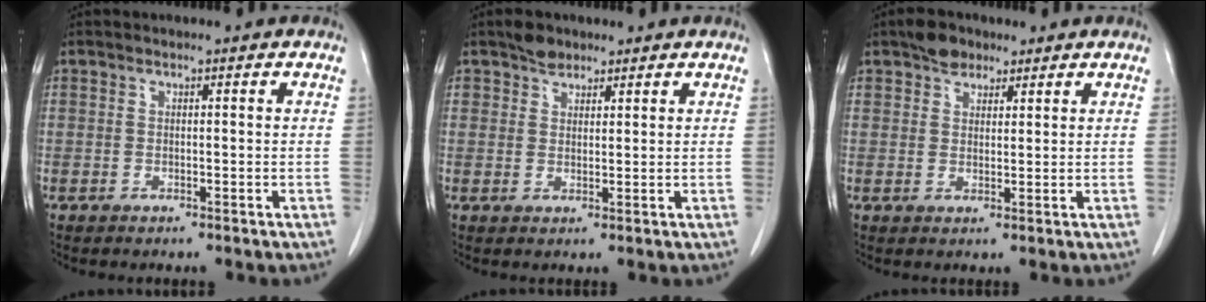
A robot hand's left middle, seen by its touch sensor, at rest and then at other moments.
{"total": 2.8, "force": [2.2, 1.6, 0.7], "torque": [-0.014, 0.007, 0.038]}
{"total": 3.9, "force": [2.8, 2.3, 1.4], "torque": [-0.026, 0.011, 0.050]}